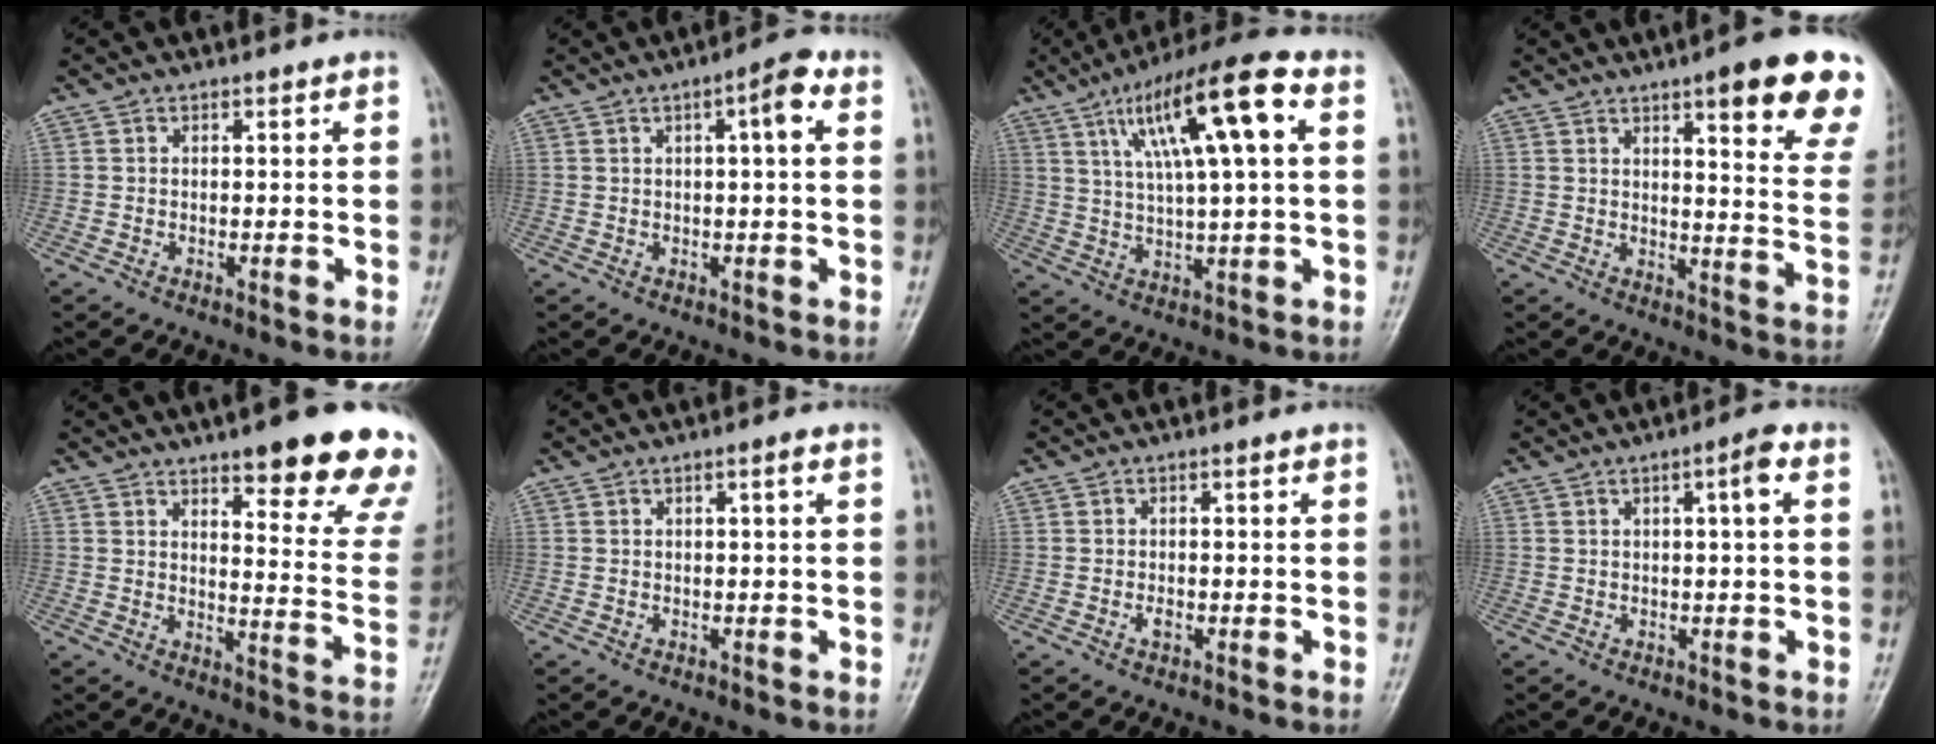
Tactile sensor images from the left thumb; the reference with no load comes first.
{"total": 5.1, "force": [1.5, 1.1, 4.8], "torque": [-0.071, 0.011, 0.017]}
{"total": 16.6, "force": [5.7, 3.4, 15.2], "torque": [-0.259, 0.009, 0.093]}
{"total": 17.7, "force": [10.6, 3.3, 13.8], "torque": [-0.148, -0.044, 0.122]}
{"total": 20.3, "force": [14.1, 4.6, 13.8], "torque": [-0.138, -0.070, 0.172]}
{"total": 1.2, "force": [0.4, 0.0, 1.2], "torque": [-0.023, 0.002, 0.006]}
{"total": 0.9, "force": [-0.5, 0.5, 0.6], "torque": [-0.007, 0.000, -0.007]}
{"total": 3.3, "force": [0.9, 0.4, 3.2], "torque": [-0.052, 0.008, 0.013]}